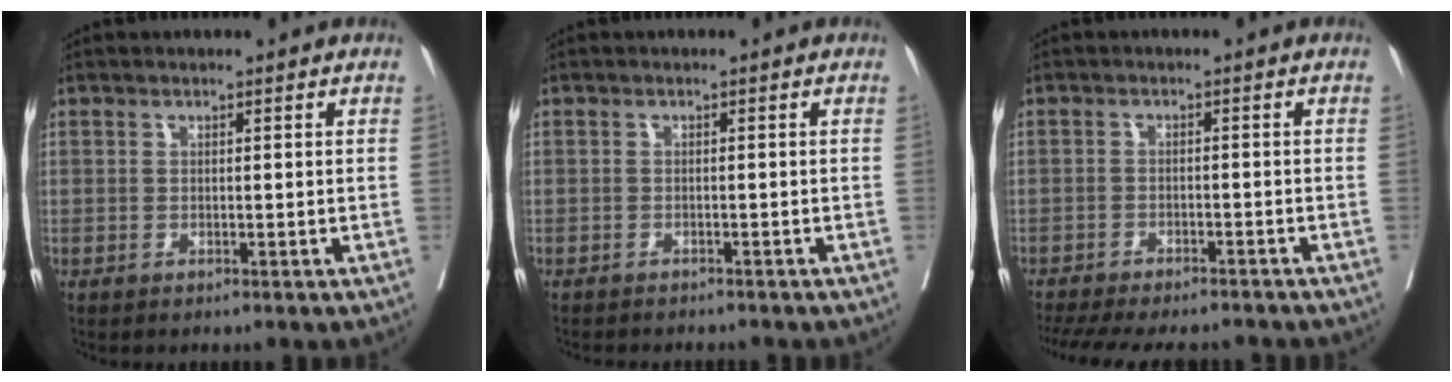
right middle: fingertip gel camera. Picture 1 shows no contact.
{"total": 5.4, "force": [-4.9, 1.2, 1.8], "torque": [-0.018, -0.004, -0.065]}
{"total": 16.0, "force": [-14.0, 4.1, 6.5], "torque": [-0.156, -0.019, -0.192]}